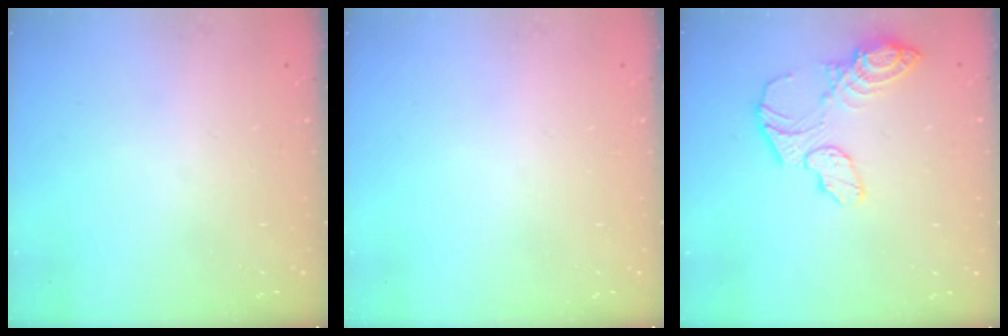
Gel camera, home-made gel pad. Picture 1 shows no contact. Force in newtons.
{"total": 0.0}
{"total": 12.6, "press": 12.5, "slide": 1.1}